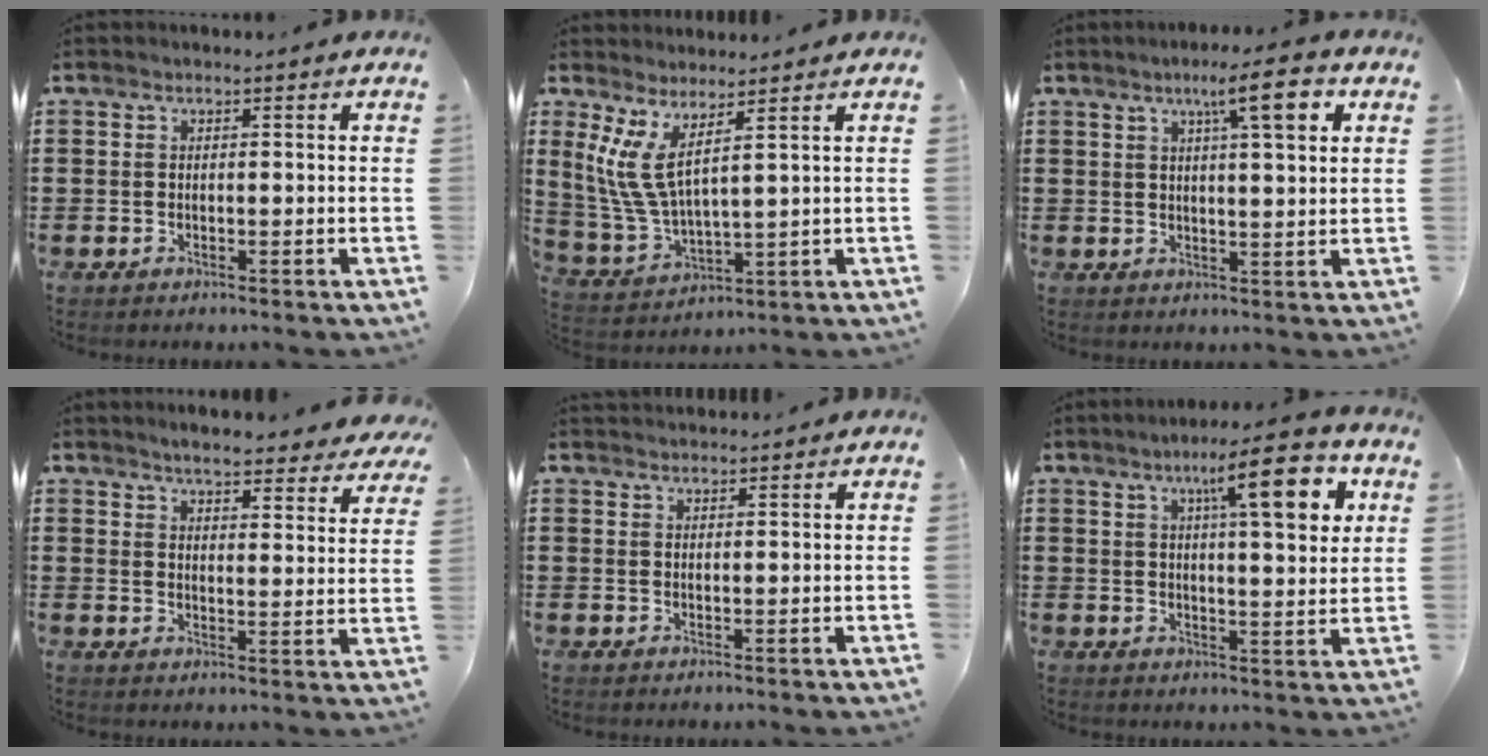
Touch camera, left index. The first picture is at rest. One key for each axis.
{"total": 6.9, "fx": 4.1, "fy": 1.6, "fz": 5.3, "tx": -0.149, "ty": -0.029, "tz": 0.067}
{"total": 8.1, "fx": 4.0, "fy": 1.4, "fz": 7.0, "tx": -0.113, "ty": 0.001, "tz": 0.058}
{"total": 4.6, "fx": 4.4, "fy": -0.2, "fz": 1.0, "tx": -0.040, "ty": -0.024, "tz": 0.077}
{"total": 1.6, "fx": 1.6, "fy": 0.1, "fz": 0.0, "tx": -0.004, "ty": 0.001, "tz": 0.032}
{"total": 12.0, "fx": 5.9, "fy": 2.7, "fz": 10.1, "tx": -0.159, "ty": -0.010, "tz": 0.088}